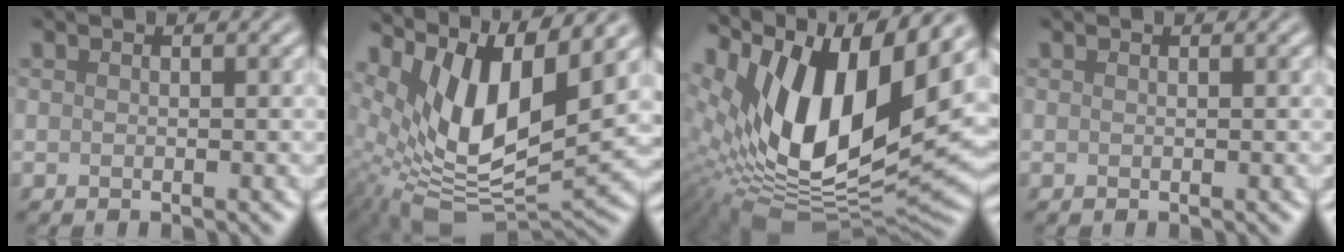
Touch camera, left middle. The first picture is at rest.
{"total": 10.8, "force": [4.1, 4.4, 8.9], "torque": [-0.175, -0.009, 0.083]}
{"total": 15.9, "force": [5.8, 7.6, 12.6], "torque": [-0.240, 0.006, 0.094]}
{"total": 0.0}